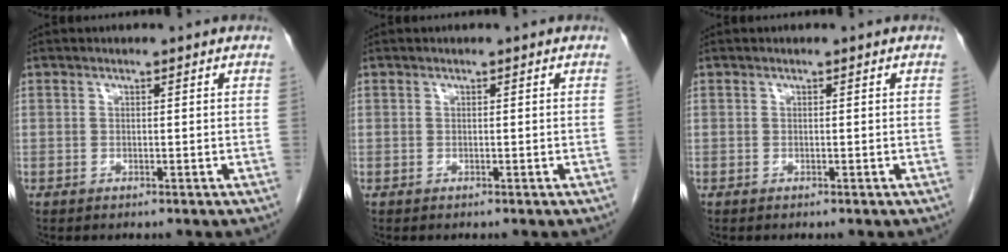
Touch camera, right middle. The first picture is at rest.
{"total": 0.0}
{"total": 0.0}